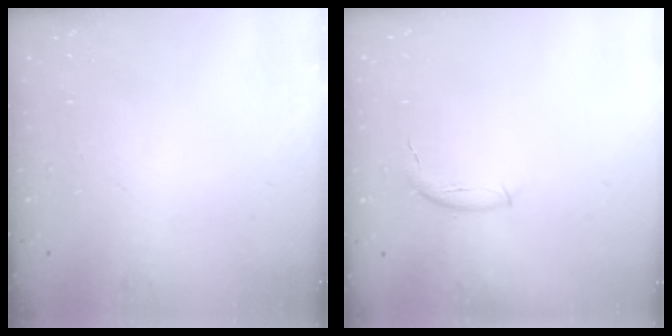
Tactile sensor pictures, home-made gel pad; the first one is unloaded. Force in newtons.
{"total": 7.4, "press": 7.3, "slide": 1.2}